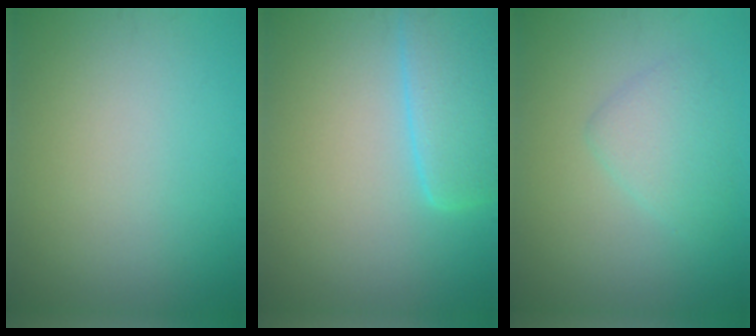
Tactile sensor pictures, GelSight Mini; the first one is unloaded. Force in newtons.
{"total": 5.4, "press": 5.4, "slide": 0.3}
{"total": 2.6, "press": 2.6, "slide": 0.2}